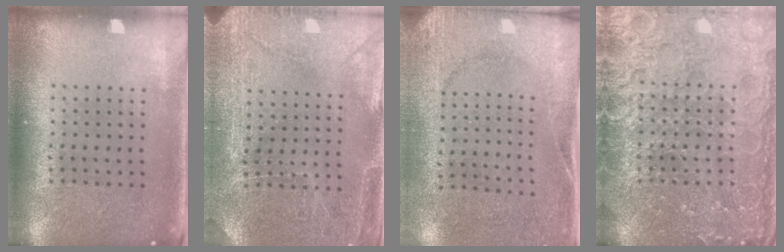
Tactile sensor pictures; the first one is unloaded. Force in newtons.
{"total": 2.8, "press": 2.8, "slide": 0.4}
{"total": 2.7, "press": 2.1, "slide": 1.6}
{"total": 4.7, "press": 4.6, "slide": 0.5}